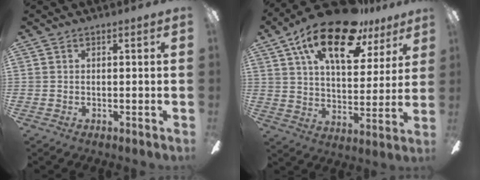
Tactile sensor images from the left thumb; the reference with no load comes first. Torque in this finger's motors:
{"motor_torque": [0.24, 0.41, 1.72, -1.00, 0.38]}